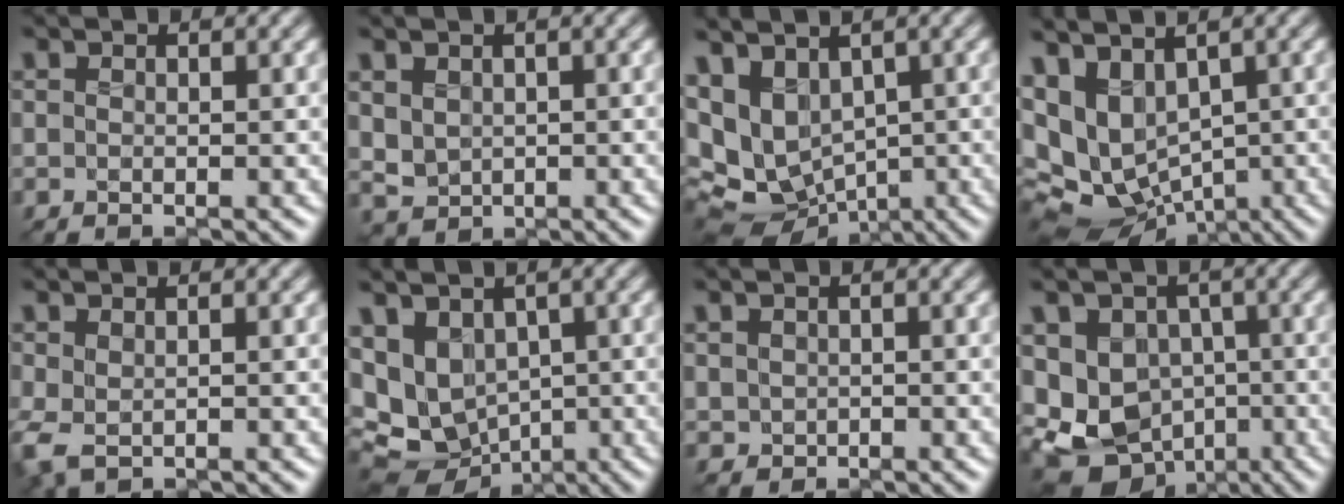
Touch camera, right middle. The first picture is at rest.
{"total": 1.8, "force": [0.5, 1.6, 0.7], "torque": [-0.027, -0.003, 0.015]}
{"total": 7.3, "force": [0.6, 5.4, 4.9], "torque": [-0.104, 0.006, 0.041]}
{"total": 8.8, "force": [0.6, 6.2, 6.2], "torque": [-0.125, 0.005, 0.045]}
{"total": 1.9, "force": [-0.1, 1.1, 1.6], "torque": [-0.051, 0.003, 0.000]}
{"total": 8.7, "force": [0.6, 7.0, 5.1], "torque": [-0.118, 0.012, 0.030]}
{"total": 0.6, "force": [0.3, 0.5, -0.1], "torque": [-0.002, 0.002, 0.009]}
{"total": 11.0, "force": [-3.1, 9.3, 5.1], "torque": [-0.099, -0.013, -0.062]}